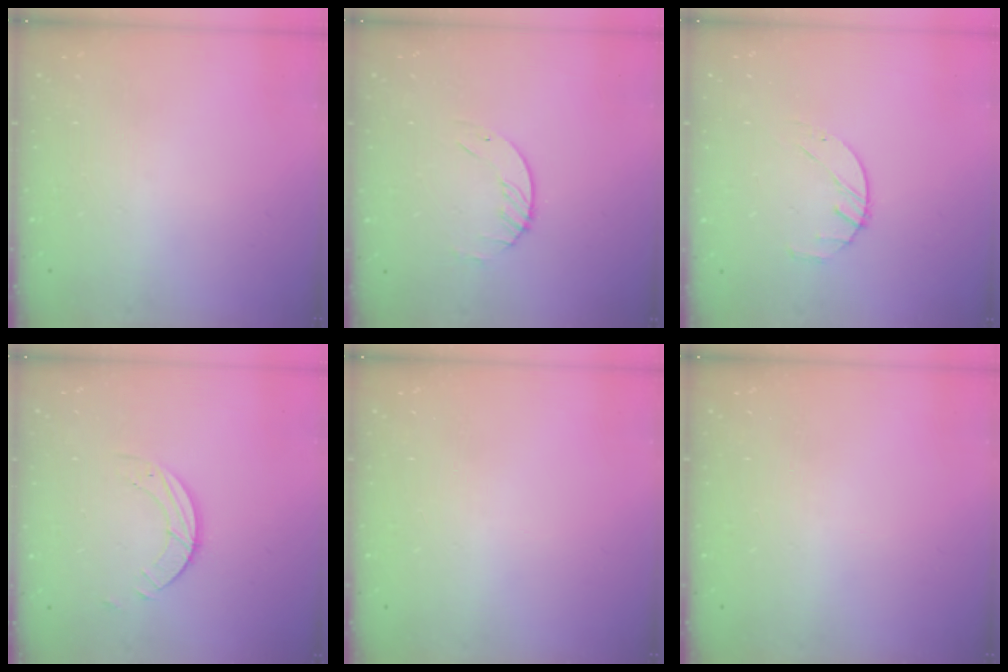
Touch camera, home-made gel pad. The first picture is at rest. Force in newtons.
{"total": 1.6, "press": 1.6, "slide": 0.2}
{"total": 2.5, "press": 2.5, "slide": 0.4}
{"total": 3.2, "press": 3.1, "slide": 0.3}
{"total": 0.0}
{"total": 0.0}